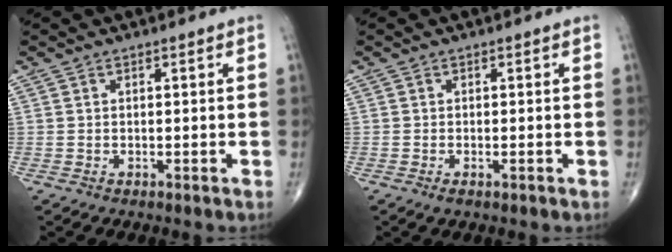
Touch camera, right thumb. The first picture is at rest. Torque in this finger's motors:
{"motor_torque": [0.04, 0.05, 0.21, 0.06, 0.07]}